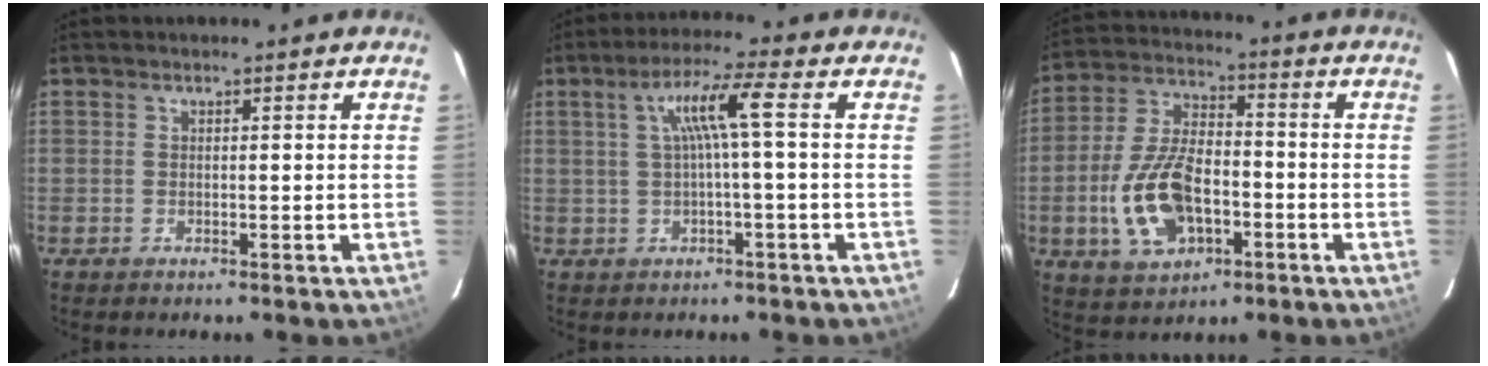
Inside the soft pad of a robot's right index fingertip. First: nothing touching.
{"total": 6.1, "force": [0.4, -0.6, 6.1], "torque": [-0.113, 0.007, 0.014]}
{"total": 15.1, "force": [-4.6, 8.3, 11.7], "torque": [-0.250, 0.006, -0.074]}